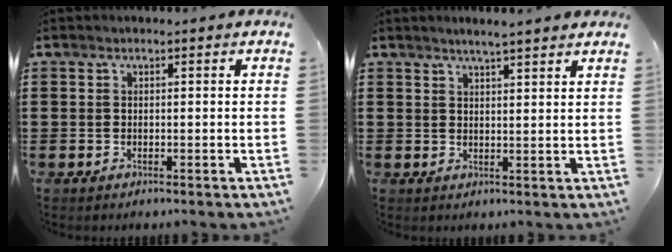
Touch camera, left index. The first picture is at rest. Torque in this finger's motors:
{"motor_torque": [-0.86, -0.11, -0.27, -0.19]}